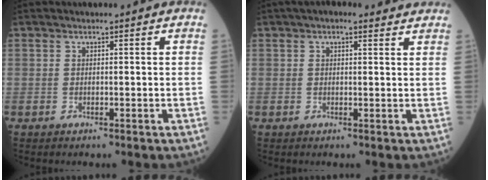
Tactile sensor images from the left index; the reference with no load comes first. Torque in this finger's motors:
{"motor_torque": [0.84, -0.59, 0.25, 0.03]}